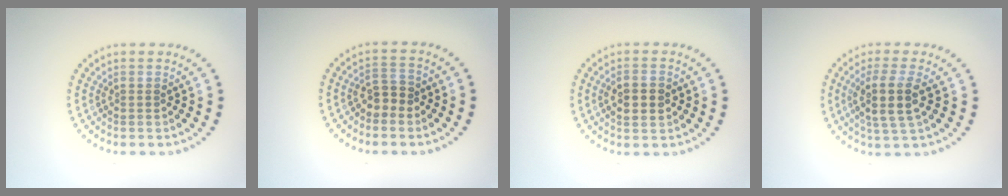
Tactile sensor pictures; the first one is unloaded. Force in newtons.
{"total": 2.0, "press": 1.8, "slide": 0.7}
{"total": 2.8, "press": 2.8, "slide": 0.2}
{"total": 3.8, "press": 3.2, "slide": 2.0}